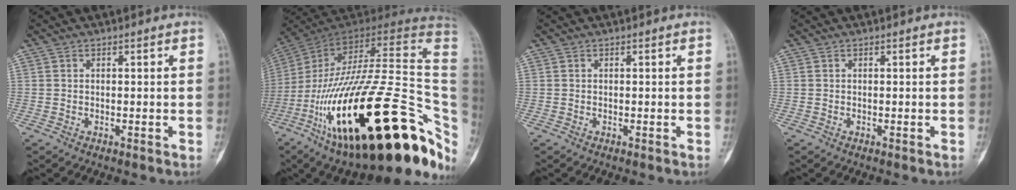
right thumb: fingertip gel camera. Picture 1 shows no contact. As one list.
[{"total": 42.7, "force": [-13.4, 16.0, 37.2], "torque": [-0.527, 0.058, -0.214]}, {"total": 0.0}, {"total": 0.0}]